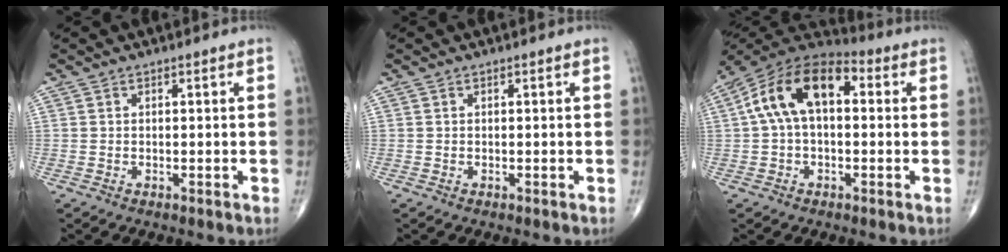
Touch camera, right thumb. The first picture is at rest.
{"total": 0.0}
{"total": 14.7, "force": [2.2, 8.4, 11.9], "torque": [-0.210, 0.044, 0.027]}